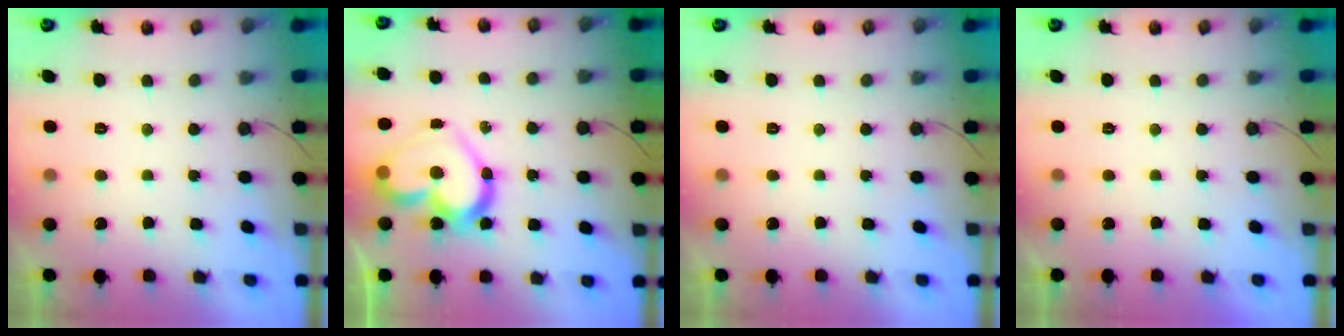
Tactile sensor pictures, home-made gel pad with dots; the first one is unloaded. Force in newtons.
{"total": 18.8, "press": 18.7, "slide": 1.9}
{"total": 0.0}
{"total": 1.9, "press": 1.9, "slide": 0.0}